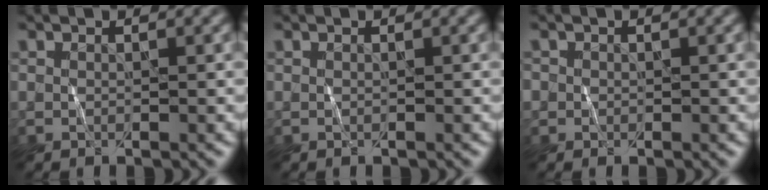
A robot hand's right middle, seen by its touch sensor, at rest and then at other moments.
{"total": 0.0}
{"total": 0.8, "force": [-0.2, 0.8, -0.1], "torque": [0.011, -0.001, -0.005]}